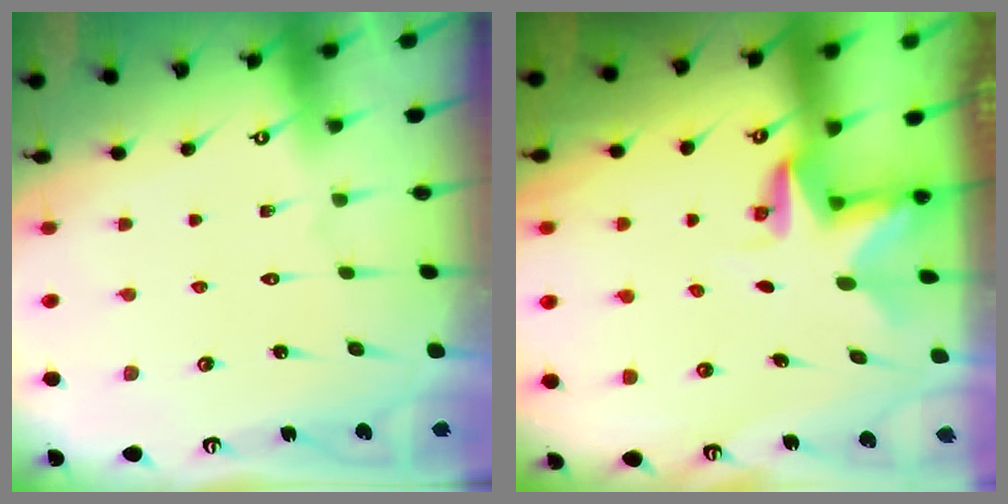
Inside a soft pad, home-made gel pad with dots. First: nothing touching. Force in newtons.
{"total": 3.3, "press": 3.3, "slide": 0.2}